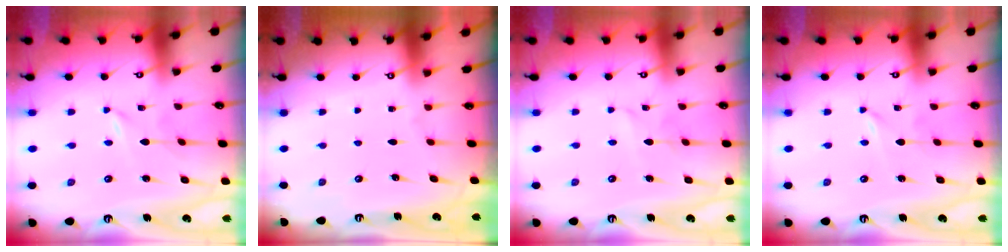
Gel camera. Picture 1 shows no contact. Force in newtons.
{"total": 0.0}
{"total": 2.0, "press": 1.9, "slide": 0.2}
{"total": 0.0}